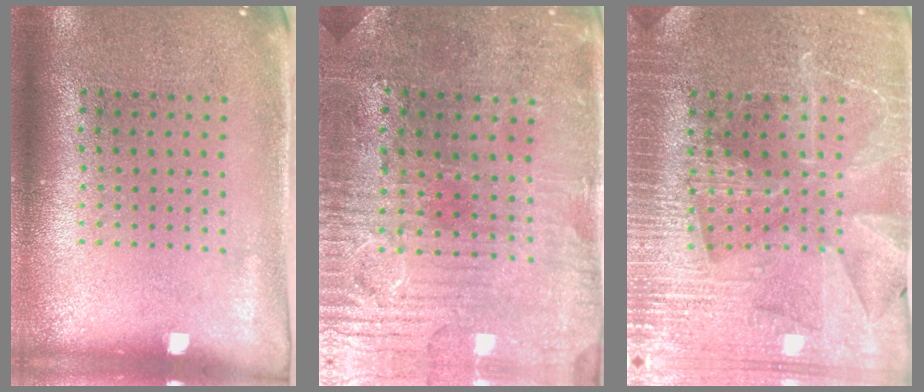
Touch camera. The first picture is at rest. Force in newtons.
{"total": 1.7, "press": 1.7, "slide": 0.5}
{"total": 3.8, "press": 3.7, "slide": 1.2}